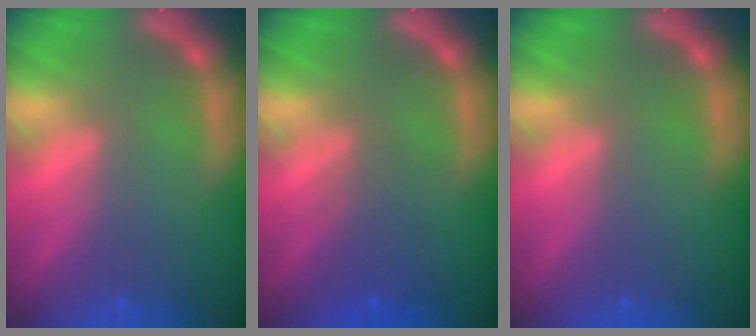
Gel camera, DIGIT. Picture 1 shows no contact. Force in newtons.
{"total": 2.5}
{"total": 0.0}